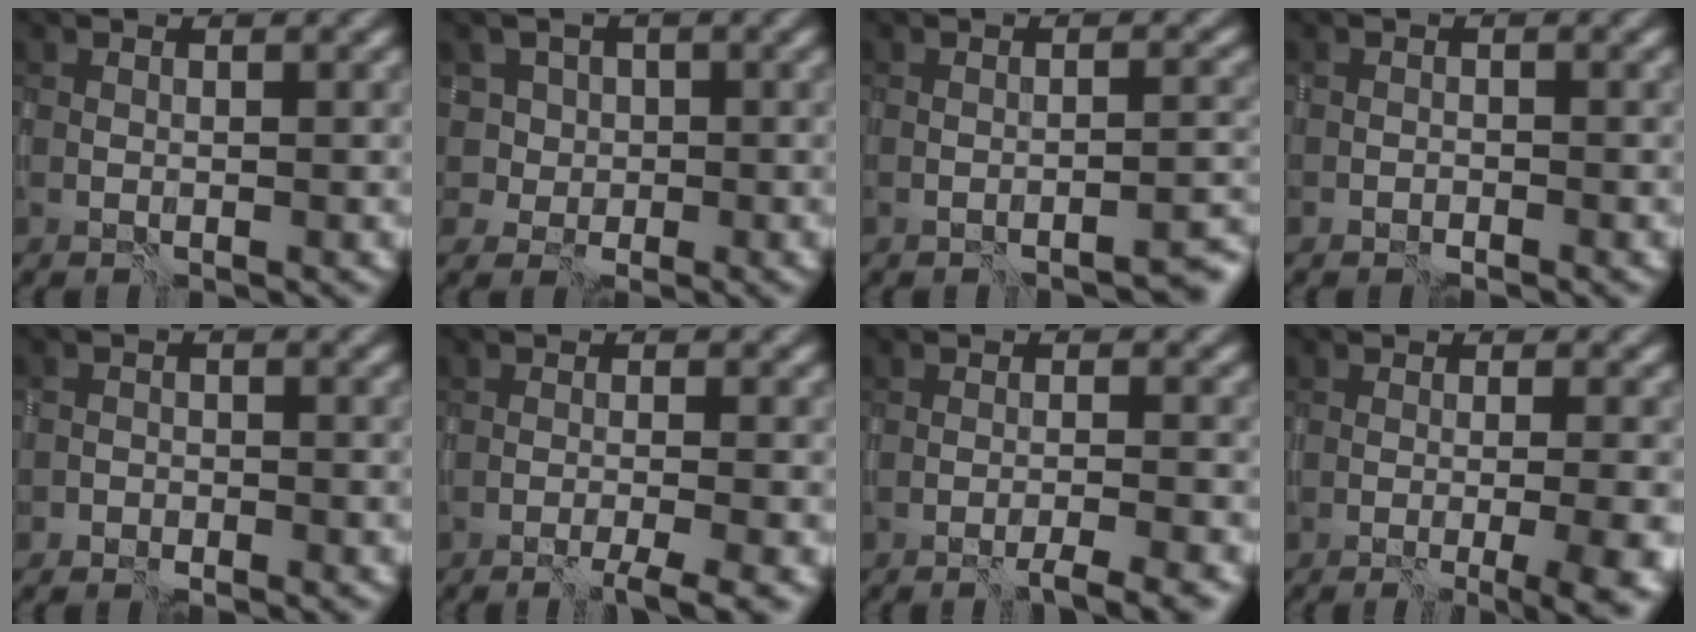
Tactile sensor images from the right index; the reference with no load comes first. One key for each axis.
{"total": 3.8, "fx": 1.4, "fy": 3.5, "fz": 0.7, "tx": -0.007, "ty": 0.003, "tz": 0.016}
{"total": 2.4, "fx": -2.0, "fy": 0.3, "fz": 1.4, "tx": -0.020, "ty": -0.007, "tz": -0.033}
{"total": 0.9, "fx": -0.5, "fy": 0.7, "fz": 0.0, "tx": 0.001, "ty": -0.004, "tz": -0.011}
{"total": 1.7, "fx": -1.3, "fy": 1.0, "fz": -0.3, "tx": 0.018, "ty": 0.005, "tz": -0.026}
{"total": 2.7, "fx": -1.7, "fy": 0.2, "fz": 2.1, "tx": -0.026, "ty": -0.003, "tz": -0.039}
{"total": 2.8, "fx": -2.0, "fy": 0.2, "fz": 2.0, "tx": -0.014, "ty": 0.002, "tz": -0.041}
{"total": 6.4, "fx": -1.8, "fy": 2.0, "fz": 5.8, "tx": -0.042, "ty": -0.008, "tz": -0.020}